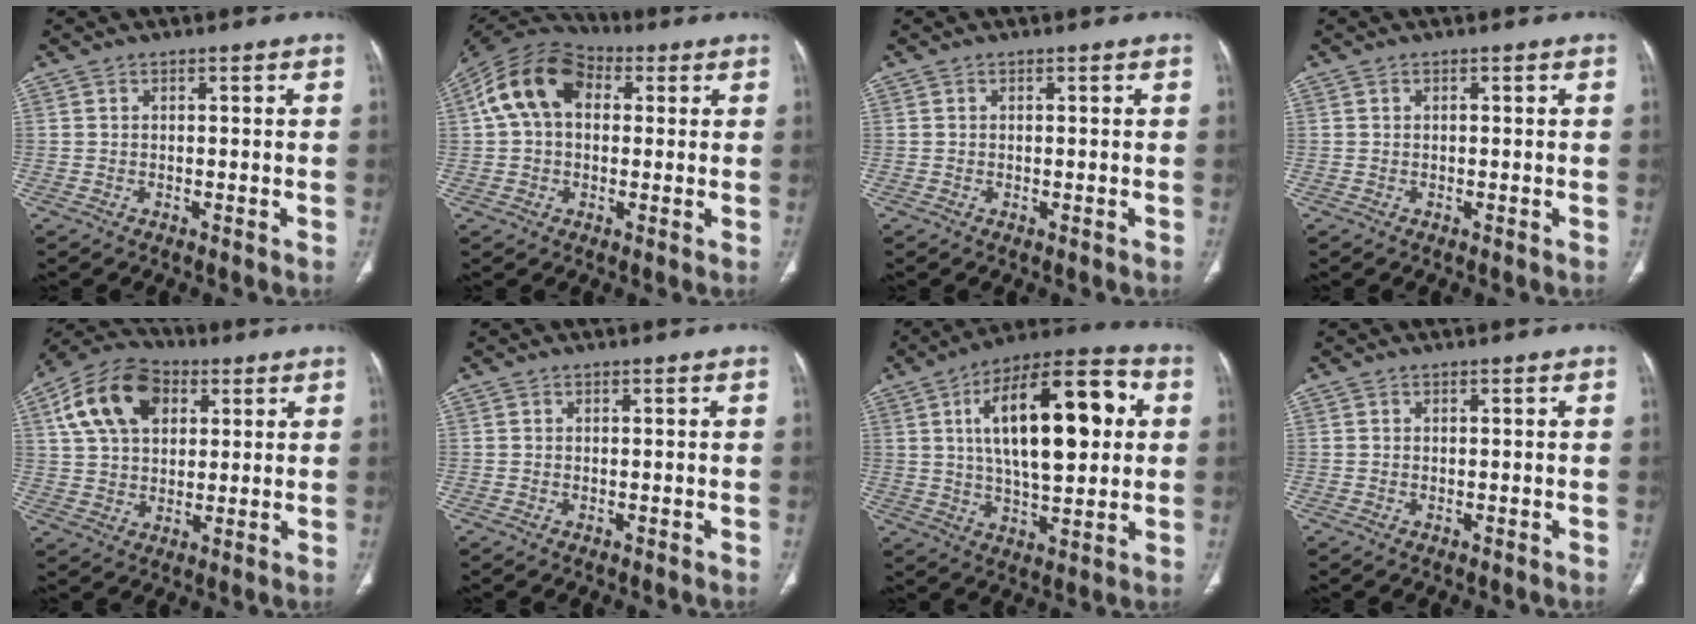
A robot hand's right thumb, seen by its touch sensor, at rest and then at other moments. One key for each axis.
{"total": 13.7, "fx": 2.8, "fy": 9.5, "fz": 9.5, "tx": -0.165, "ty": 0.035, "tz": 0.038}
{"total": 0.0}
{"total": 0.0}
{"total": 15.3, "fx": 5.5, "fy": 10.2, "fz": 10.0, "tx": -0.169, "ty": 0.007, "tz": 0.095}
{"total": 0.0}
{"total": 22.5, "fx": 4.8, "fy": 9.6, "fz": 19.7, "tx": -0.292, "ty": 0.012, "tz": 0.069}
{"total": 0.0}